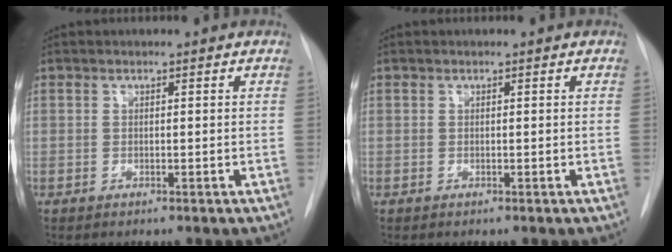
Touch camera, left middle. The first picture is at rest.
{"total": 0.0}